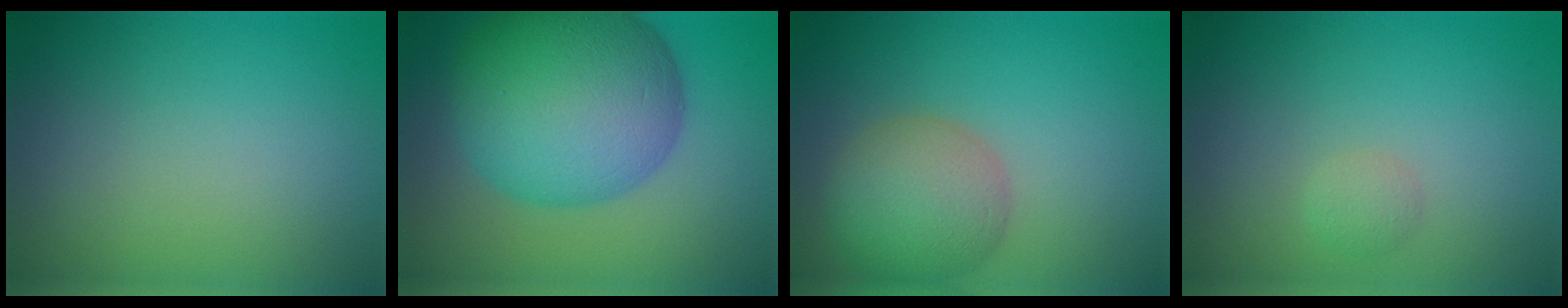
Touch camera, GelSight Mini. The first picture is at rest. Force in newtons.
{"total": 14.3, "press": 14.3, "slide": 0.4}
{"total": 6.0, "press": 6.0, "slide": 0.4}
{"total": 1.1, "press": 1.1, "slide": 0.1}